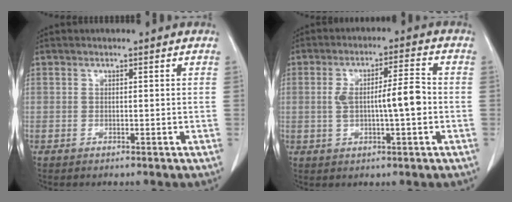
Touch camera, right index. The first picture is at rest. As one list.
[{"total": 7.3, "force": [-0.5, 1.3, 7.2], "torque": [-0.131, 0.014, -0.006]}]